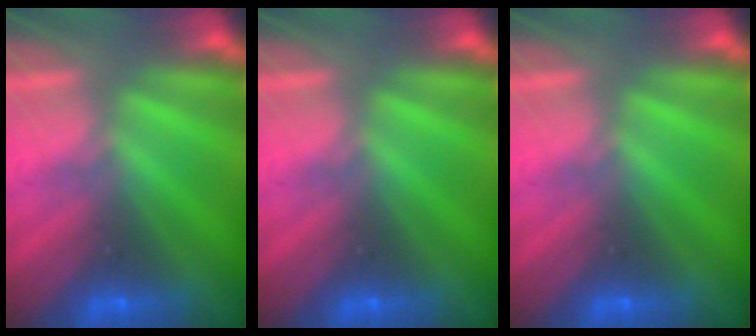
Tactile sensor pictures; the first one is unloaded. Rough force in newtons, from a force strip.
{"total": 0.0}
{"total": 0.0}